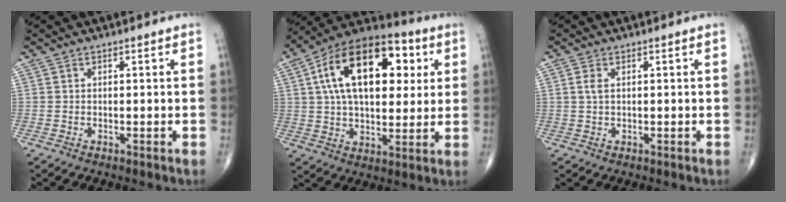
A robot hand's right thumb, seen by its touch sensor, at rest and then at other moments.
{"total": 23.0, "force": [6.2, 12.7, 18.1], "torque": [-0.270, 0.014, 0.092]}
{"total": 1.9, "force": [0.6, 0.9, 1.6], "torque": [-0.037, 0.008, 0.014]}